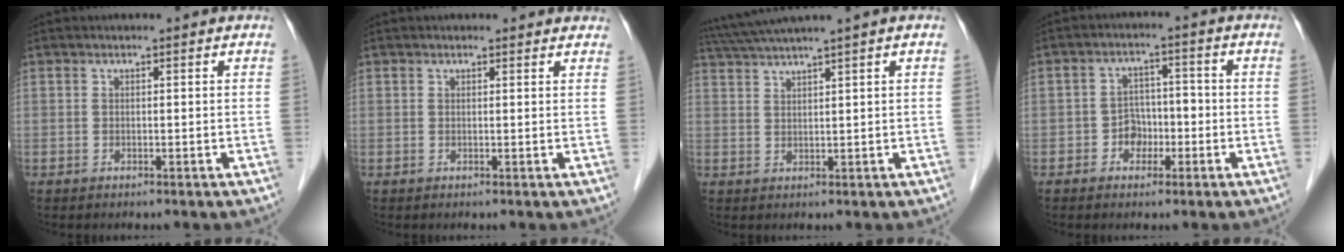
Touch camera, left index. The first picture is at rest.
{"total": 2.0, "force": [1.9, 0.6, 0.3], "torque": [-0.008, 0.007, 0.014]}
{"total": 5.9, "force": [4.6, -1.6, 3.4], "torque": [-0.066, 0.022, 0.088]}
{"total": 4.2, "force": [-1.7, 3.2, 2.0], "torque": [-0.033, 0.017, -0.029]}